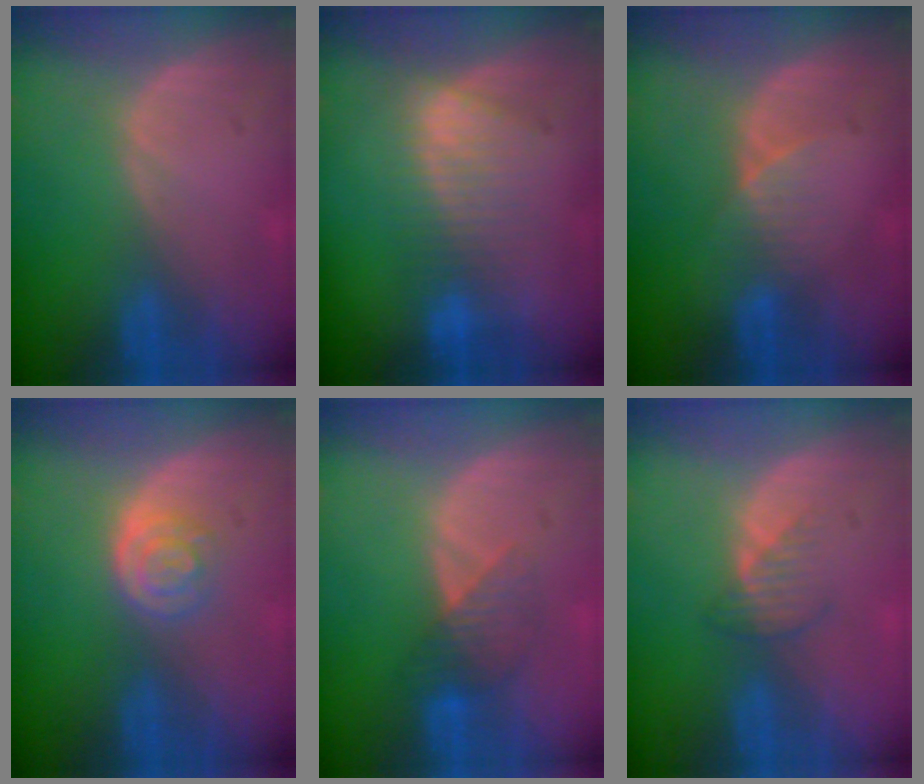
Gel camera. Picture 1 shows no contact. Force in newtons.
{"total": 6.9, "press": 6.9, "slide": 0.6}
{"total": 3.2, "press": 2.8, "slide": 1.4}
{"total": 4.0, "press": 3.7, "slide": 1.7}
{"total": 4.0, "press": 3.8, "slide": 1.0}
{"total": 2.5, "press": 2.5, "slide": 0.2}